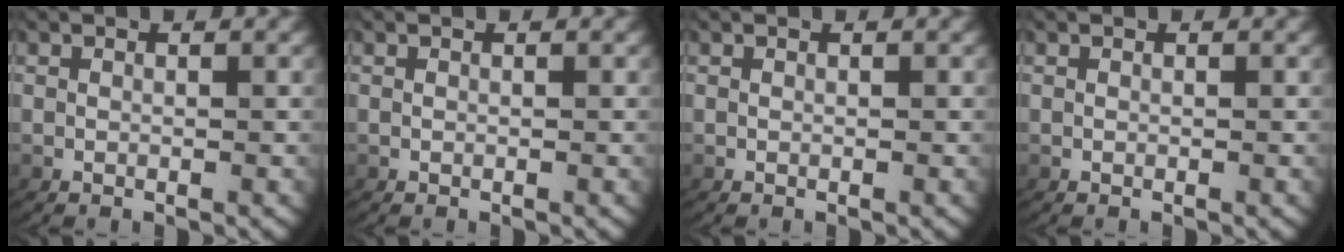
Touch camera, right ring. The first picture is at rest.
{"total": 0.0}
{"total": 0.0}
{"total": 0.0}